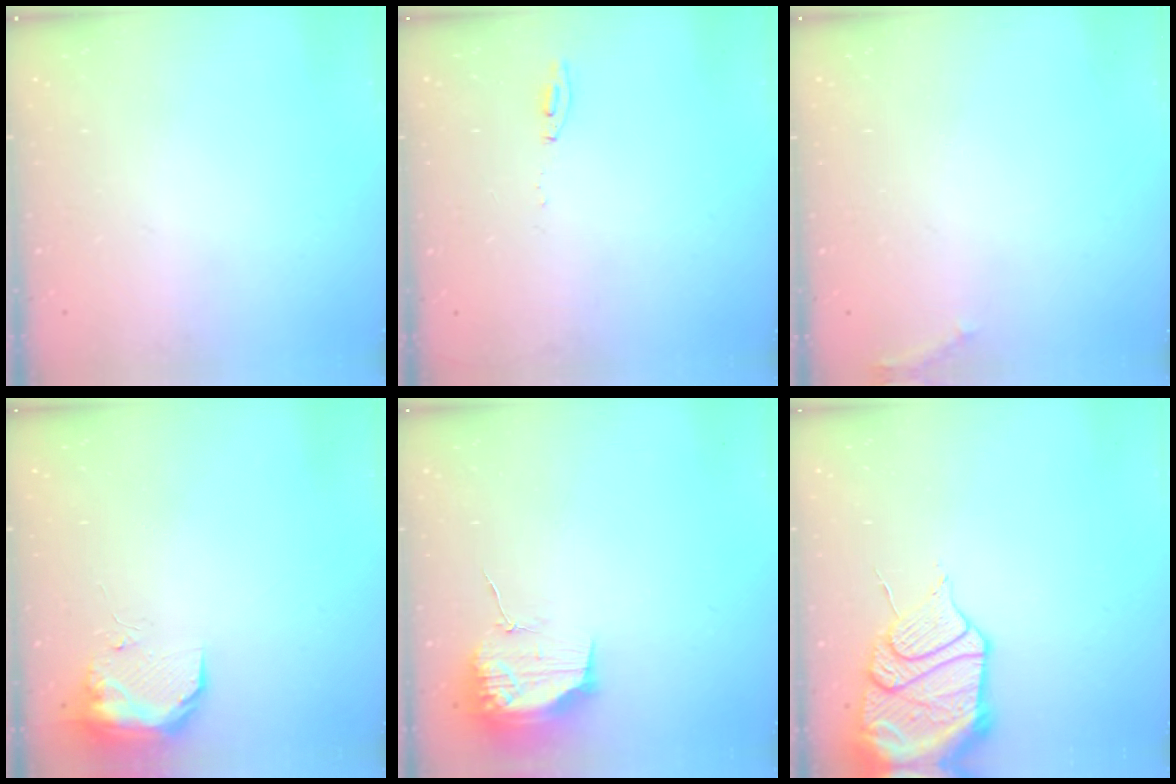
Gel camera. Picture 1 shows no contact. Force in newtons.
{"total": 4.6, "press": 4.6, "slide": 0.5}
{"total": 5.1, "press": 4.8, "slide": 1.8}
{"total": 17.0, "press": 11.4, "slide": 12.7}
{"total": 13.9, "press": 13.9, "slide": 0.1}
{"total": 16.9, "press": 16.3, "slide": 4.2}